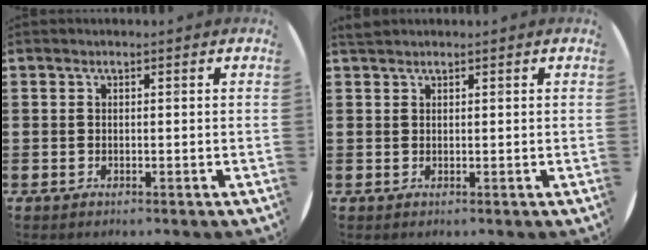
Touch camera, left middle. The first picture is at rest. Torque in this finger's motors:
{"motor_torque": [0.20, -0.28, -0.21, -0.07]}